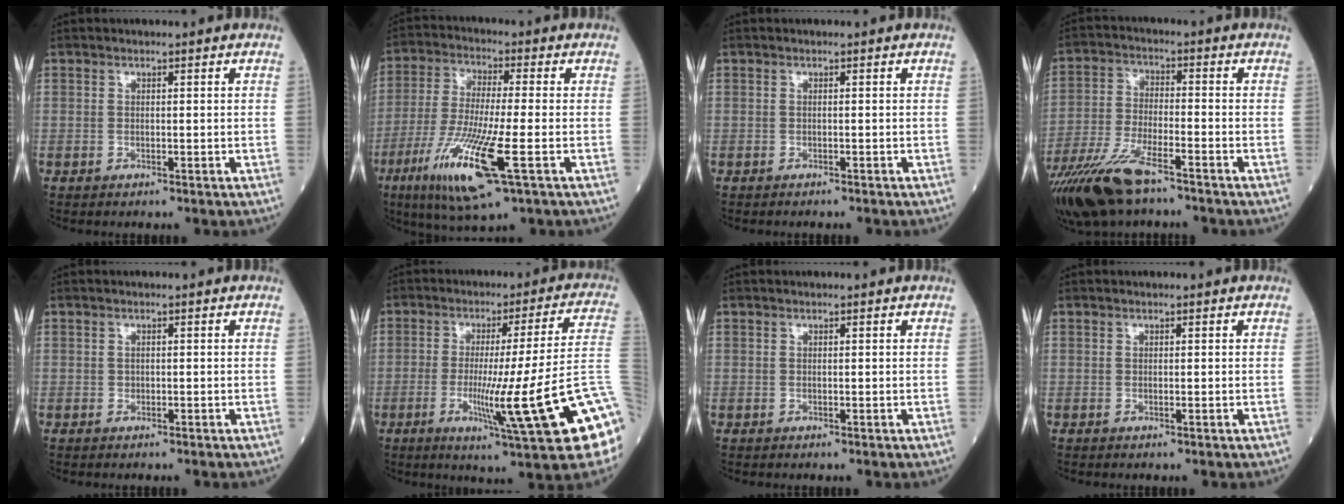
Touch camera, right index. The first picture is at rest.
{"total": 14.4, "force": [-5.7, 1.2, 13.2], "torque": [-0.272, -0.033, -0.102]}
{"total": 1.2, "force": [-1.1, 0.0, 0.4], "torque": [-0.009, -0.002, -0.014]}
{"total": 12.8, "force": [-9.2, 3.4, 8.1], "torque": [-0.165, -0.025, -0.173]}
{"total": 0.0}
{"total": 18.9, "force": [-8.1, 0.3, 17.1], "torque": [-0.249, -0.005, -0.125]}
{"total": 0.0}
{"total": 0.0}